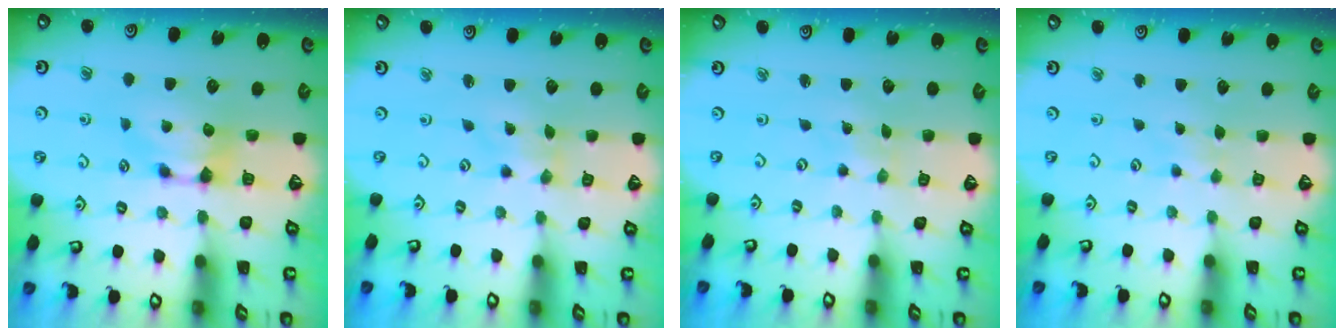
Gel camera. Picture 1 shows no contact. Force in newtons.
{"total": 3.5, "press": 3.3, "slide": 0.9}
{"total": 6.4, "press": 6.4, "slide": 0.4}
{"total": 3.8, "press": 3.7, "slide": 0.3}